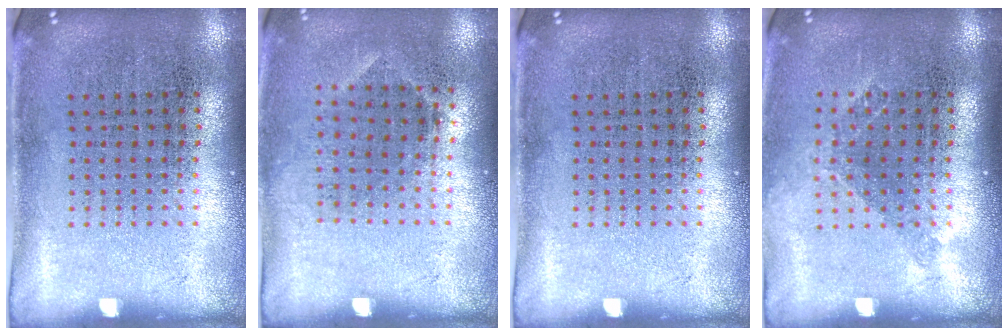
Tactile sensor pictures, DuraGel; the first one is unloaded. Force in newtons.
{"total": 0.8, "press": 0.7, "slide": 0.5}
{"total": 0.0}
{"total": 1.0, "press": 0.9, "slide": 0.5}